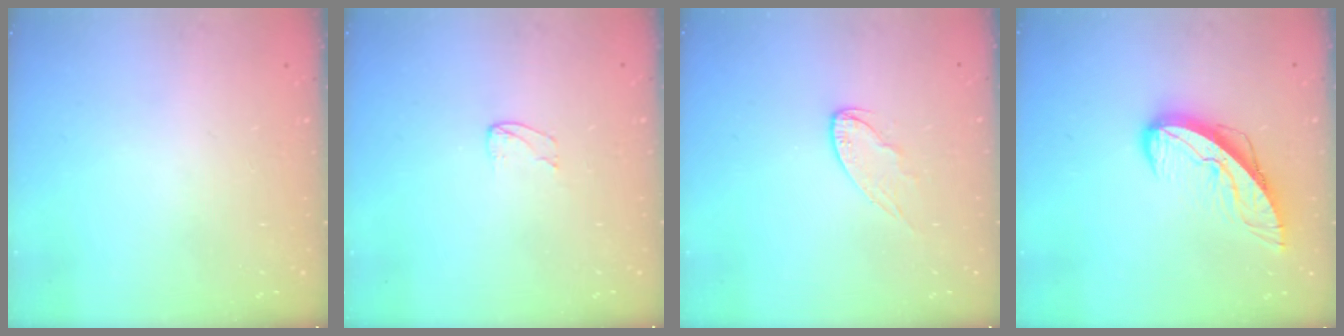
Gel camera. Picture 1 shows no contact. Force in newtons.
{"total": 3.2, "press": 3.2, "slide": 0.2}
{"total": 6.3, "press": 6.3, "slide": 0.6}
{"total": 8.6, "press": 8.6, "slide": 0.9}